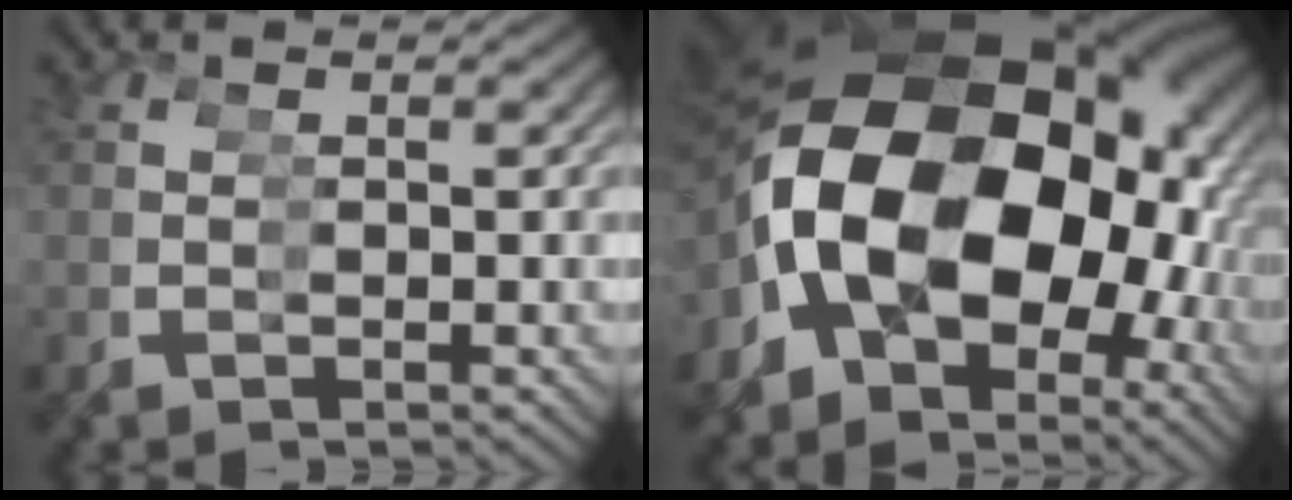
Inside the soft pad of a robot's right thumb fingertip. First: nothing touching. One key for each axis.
{"total": 24.4, "fx": 1.1, "fy": 16.1, "fz": 18.3, "tx": -0.315, "ty": -0.011, "tz": 0.030}